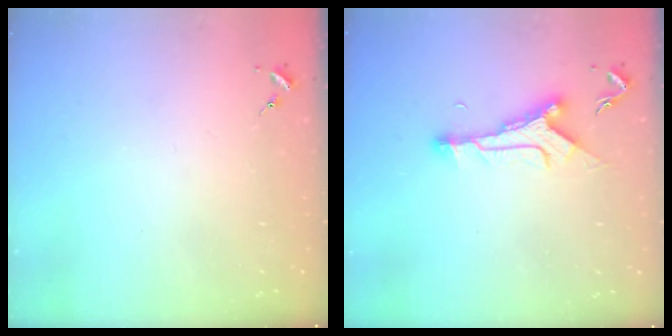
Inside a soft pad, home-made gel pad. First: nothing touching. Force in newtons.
{"total": 9.9, "press": 9.9, "slide": 0.7}